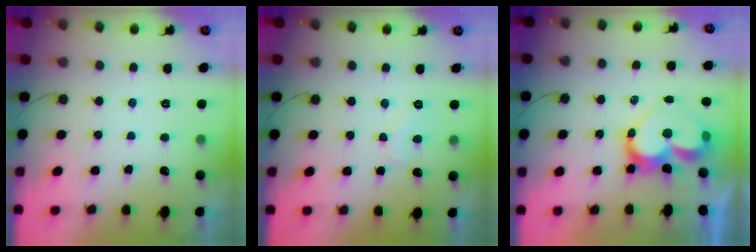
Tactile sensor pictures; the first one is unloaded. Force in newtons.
{"total": 6.1, "press": 6.1, "slide": 0.5}
{"total": 11.4, "press": 11.4, "slide": 1.1}